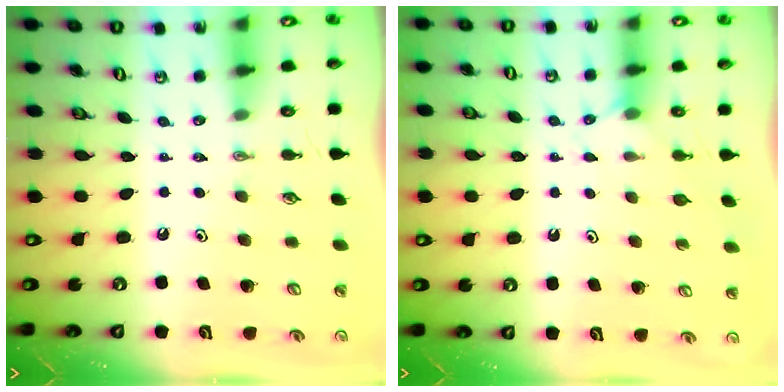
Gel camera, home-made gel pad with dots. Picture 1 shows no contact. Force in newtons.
{"total": 5.2, "press": 5.2, "slide": 0.6}